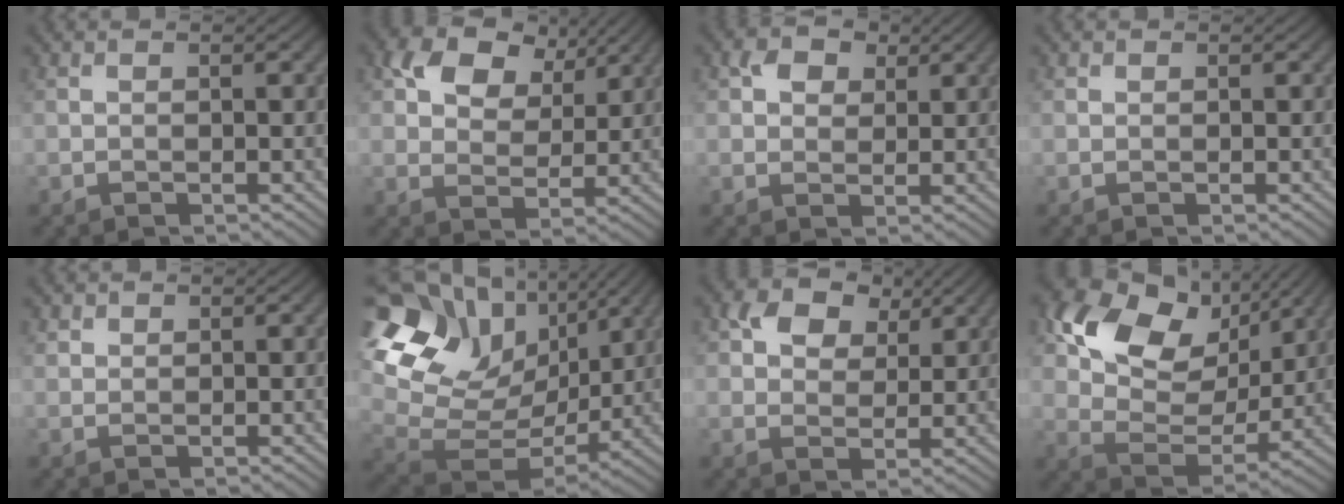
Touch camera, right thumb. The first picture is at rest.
{"total": 8.2, "force": [4.4, 5.3, 4.4], "torque": [-0.080, 0.000, 0.072]}
{"total": 3.6, "force": [1.7, 2.6, 1.8], "torque": [-0.036, 0.003, 0.027]}
{"total": 0.0}
{"total": 1.0, "force": [0.7, 0.6, 0.2], "torque": [-0.003, 0.000, 0.016]}
{"total": 19.1, "force": [8.6, 13.3, 10.6], "torque": [-0.259, 0.025, 0.176]}
{"total": 6.3, "force": [3.3, 4.3, 3.2], "torque": [-0.060, 0.001, 0.055]}
{"total": 13.8, "force": [6.5, 9.1, 8.2], "torque": [-0.170, 0.005, 0.114]}